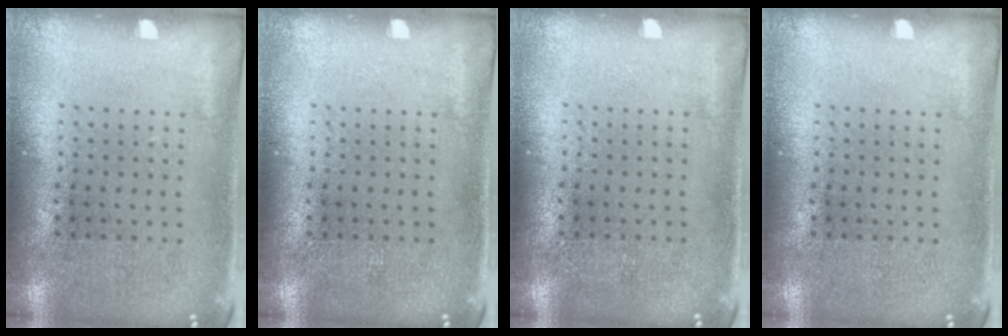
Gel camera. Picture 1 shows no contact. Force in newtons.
{"total": 0.0}
{"total": 0.0}
{"total": 0.0}